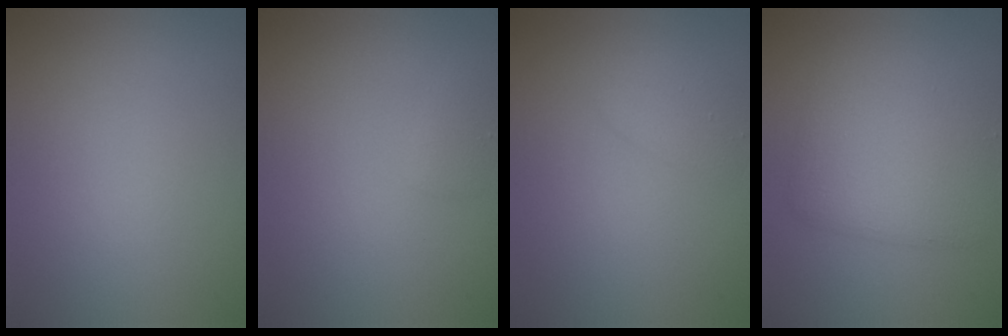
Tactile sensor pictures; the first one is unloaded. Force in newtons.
{"total": 0.8, "press": 0.8, "slide": 0.0}
{"total": 1.3, "press": 1.3, "slide": 0.0}
{"total": 5.2, "press": 5.2, "slide": 0.2}